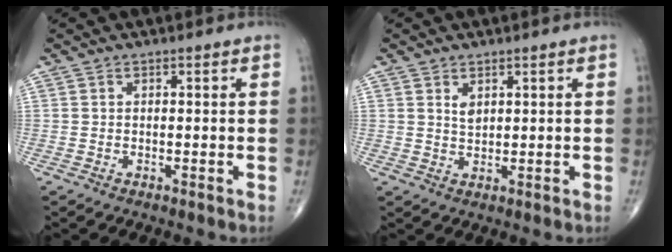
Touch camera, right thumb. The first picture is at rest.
{"total": 2.1, "force": [1.1, 1.1, 1.4], "torque": [-0.018, -0.008, 0.024]}